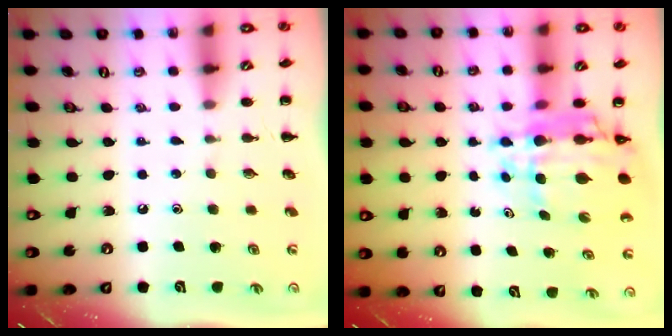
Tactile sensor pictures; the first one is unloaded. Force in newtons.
{"total": 9.9, "press": 9.4, "slide": 3.1}